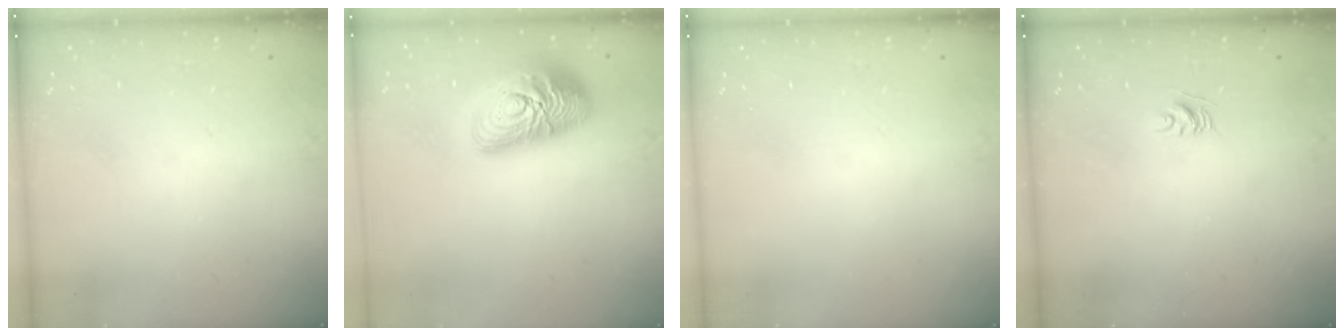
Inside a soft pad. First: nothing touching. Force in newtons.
{"total": 18.2, "press": 18.1, "slide": 1.3}
{"total": 0.0}
{"total": 3.8, "press": 3.8, "slide": 0.4}